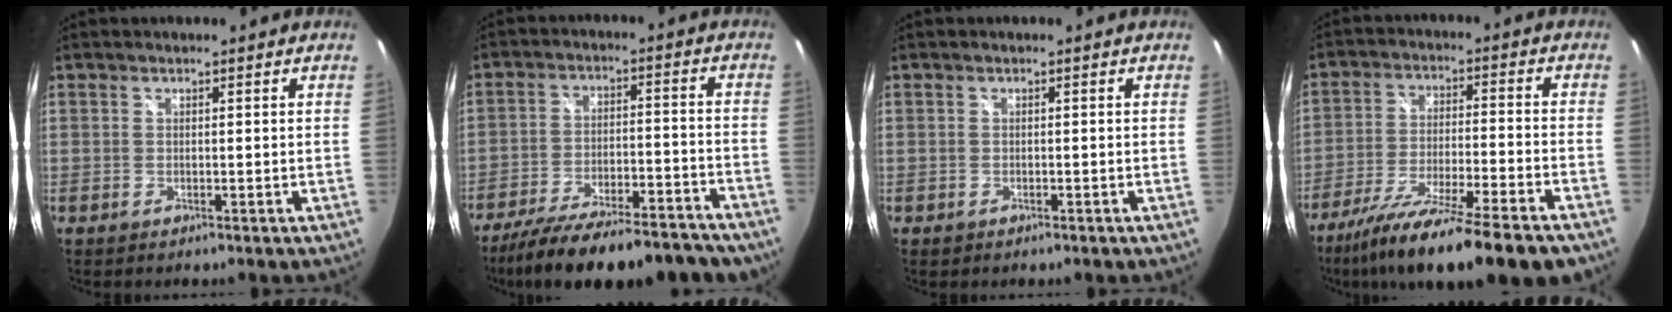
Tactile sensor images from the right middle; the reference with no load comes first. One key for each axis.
{"total": 22.6, "fx": -18.7, "fy": 5.7, "fz": 11.2, "tx": -0.196, "ty": -0.033, "tz": -0.262}
{"total": 0.6, "fx": -0.3, "fy": 0.4, "fz": 0.3, "tx": -0.006, "ty": -0.003, "tz": -0.005}
{"total": 20.1, "fx": -15.5, "fy": 1.6, "fz": 12.6, "tx": -0.227, "ty": -0.052, "tz": -0.253}